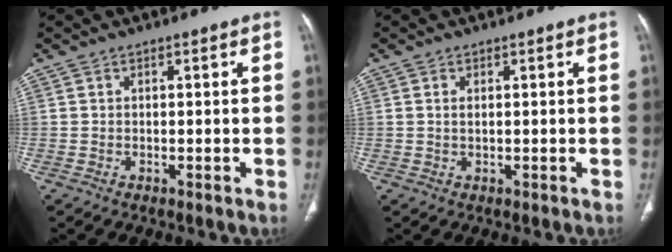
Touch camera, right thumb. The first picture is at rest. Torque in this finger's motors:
{"motor_torque": [-0.77, 0.28, 0.04, -0.07, 0.00]}